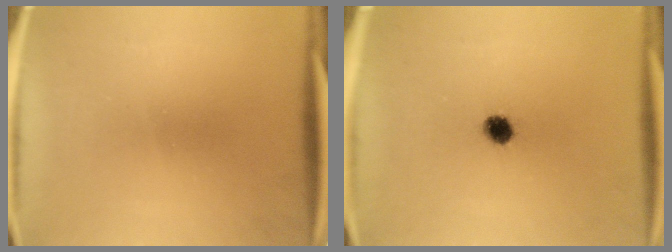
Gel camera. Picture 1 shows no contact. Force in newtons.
{"total": 3.9}